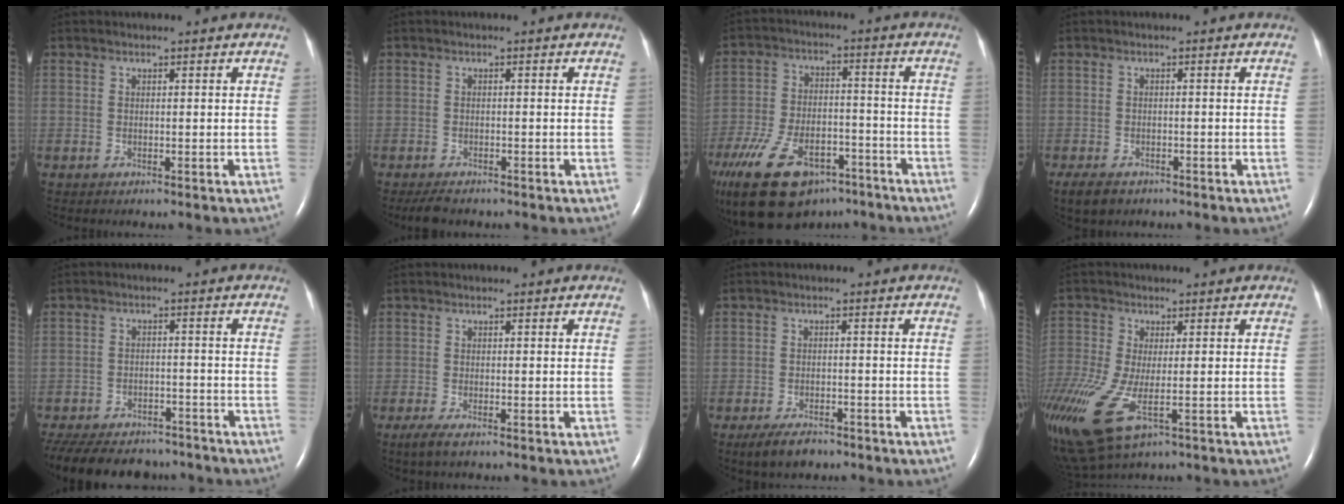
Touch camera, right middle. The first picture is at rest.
{"total": 3.1, "force": [-2.6, 1.0, 1.3], "torque": [-0.030, -0.007, -0.040]}
{"total": 21.3, "force": [-14.6, 11.0, 11.0], "torque": [-0.269, -0.015, -0.238]}
{"total": 3.6, "force": [-2.7, 1.9, 1.5], "torque": [-0.030, -0.007, -0.040]}
{"total": 18.3, "force": [-15.4, 7.0, 7.0], "torque": [-0.196, -0.020, -0.213]}
{"total": 1.8, "force": [-1.0, 0.1, 1.4], "torque": [-0.040, -0.009, -0.024]}
{"total": 3.9, "force": [-2.9, 1.4, 2.2], "torque": [-0.047, -0.005, -0.044]}
{"total": 16.0, "force": [-7.4, 7.3, 12.1], "torque": [-0.353, -0.039, -0.134]}